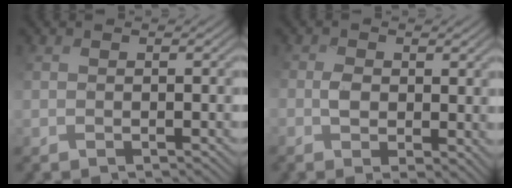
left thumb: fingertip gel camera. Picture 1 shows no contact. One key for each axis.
{"total": 4.4, "fx": 0.0, "fy": 2.7, "fz": 3.6, "tx": -0.069, "ty": -0.002, "tz": -0.003}